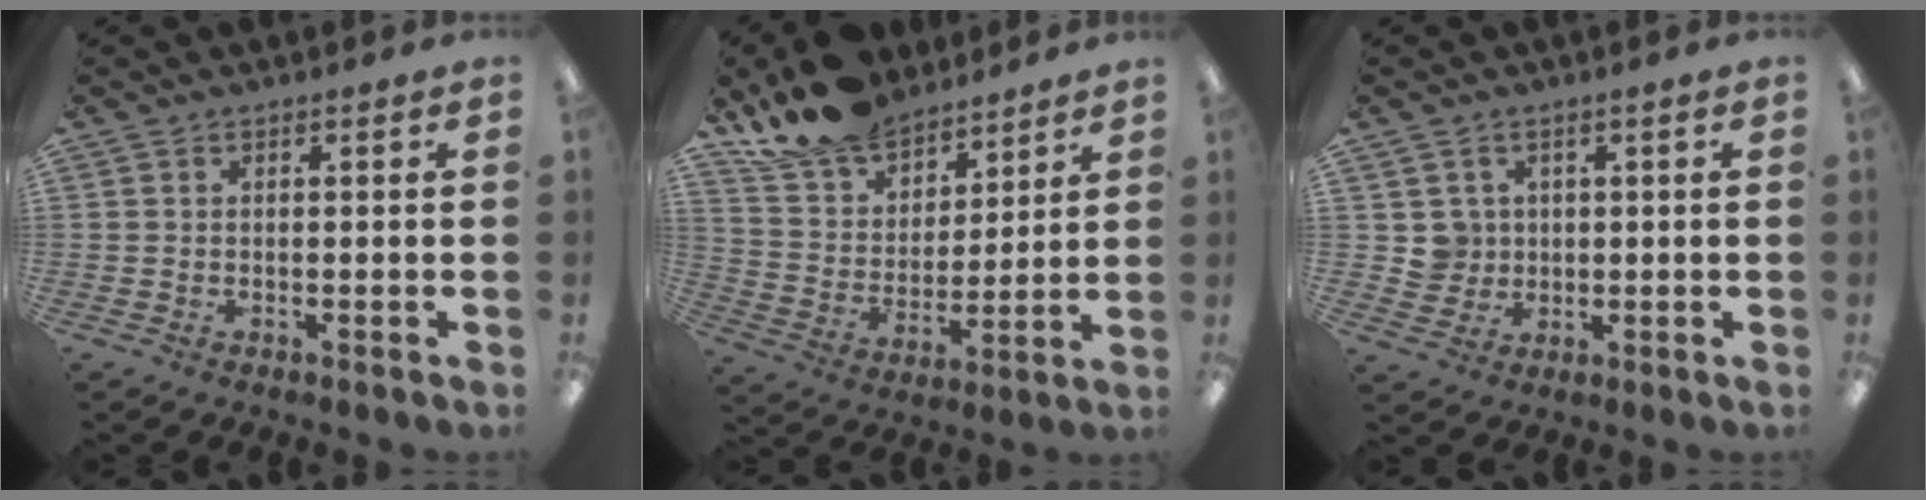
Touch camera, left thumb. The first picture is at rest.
{"total": 15.3, "force": [13.4, 6.6, 3.6], "torque": [-0.087, -0.094, 0.254]}
{"total": 4.4, "force": [1.2, 4.3, 0.0], "torque": [0.000, 0.002, 0.022]}